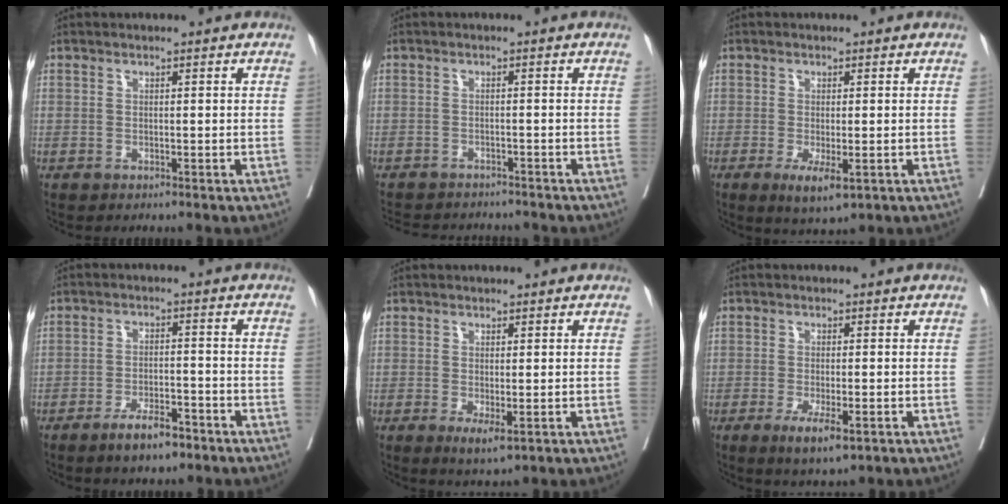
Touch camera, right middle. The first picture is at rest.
{"total": 9.1, "force": [-8.6, 2.4, 2.1], "torque": [-0.038, 0.002, -0.112]}
{"total": 4.5, "force": [-1.8, 1.2, 3.9], "torque": [-0.064, -0.011, -0.021]}
{"total": 5.3, "force": [-3.8, 1.5, 3.3], "torque": [-0.060, 0.000, -0.062]}
{"total": 2.8, "force": [-0.9, 0.9, 2.6], "torque": [-0.040, -0.008, -0.006]}
{"total": 4.7, "force": [-2.3, 1.1, 3.9], "torque": [-0.067, -0.009, -0.033]}